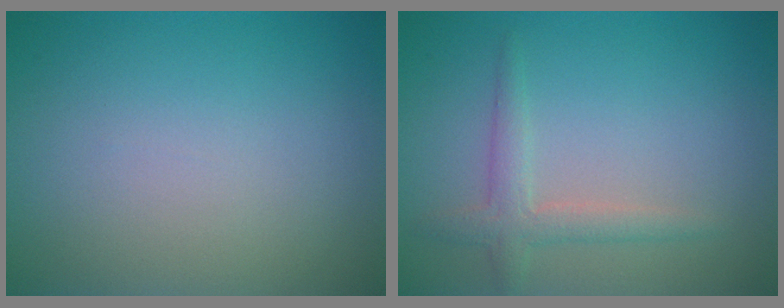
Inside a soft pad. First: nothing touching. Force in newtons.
{"total": 2.3, "press": 2.3, "slide": 0.1}